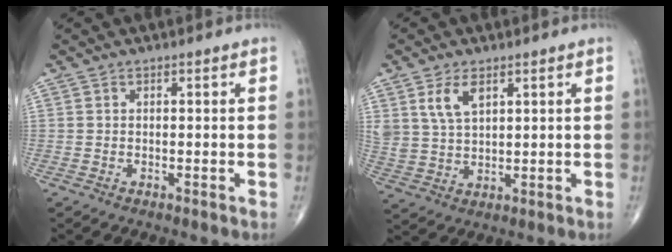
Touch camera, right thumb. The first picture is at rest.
{"total": 6.5, "force": [3.1, 3.5, 4.4], "torque": [-0.083, -0.012, 0.070]}